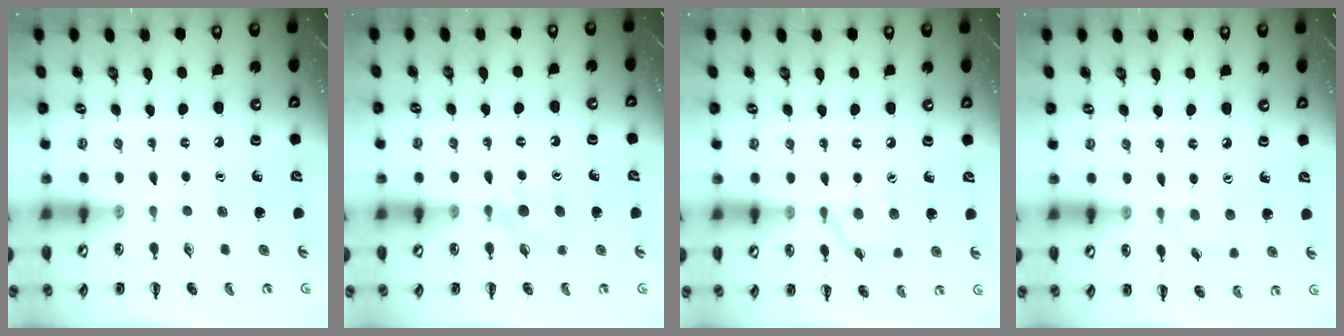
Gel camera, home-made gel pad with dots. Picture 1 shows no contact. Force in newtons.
{"total": 5.0, "press": 4.6, "slide": 1.7}
{"total": 7.8, "press": 7.8, "slide": 0.8}
{"total": 3.4, "press": 3.1, "slide": 1.3}